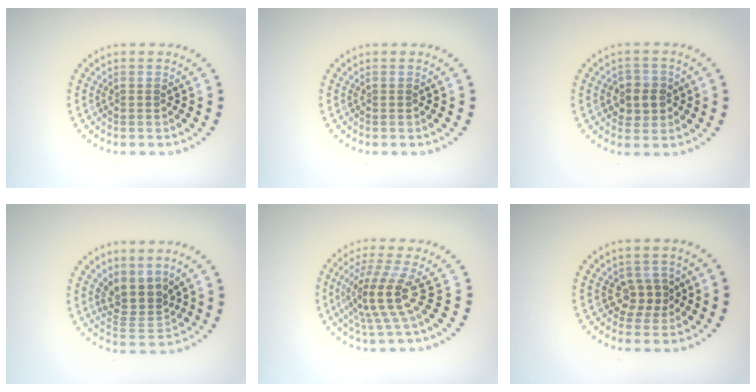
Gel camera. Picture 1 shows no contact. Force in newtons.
{"total": 0.0}
{"total": 2.7, "press": 2.6, "slide": 0.8}
{"total": 3.3, "press": 2.5, "slide": 2.1}
{"total": 4.1, "press": 2.9, "slide": 3.0}
{"total": 2.2, "press": 2.0, "slide": 1.1}